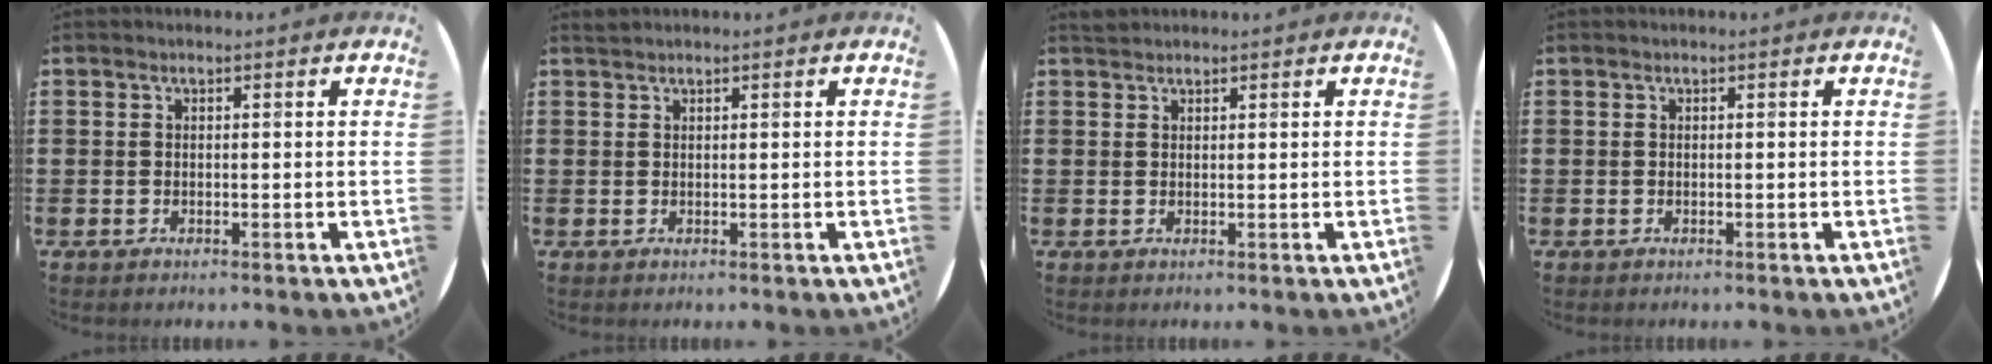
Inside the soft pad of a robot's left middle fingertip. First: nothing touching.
{"total": 0.5, "force": [0.5, -0.1, 0.0], "torque": [-0.001, 0.000, 0.011]}
{"total": 0.9, "force": [0.8, 0.2, 0.0], "torque": [-0.002, 0.002, 0.017]}
{"total": 0.0}